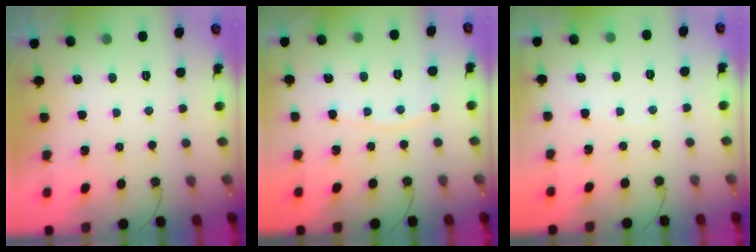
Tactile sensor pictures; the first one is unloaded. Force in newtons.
{"total": 4.2, "press": 4.1, "slide": 0.6}
{"total": 2.5, "press": 2.5, "slide": 0.3}